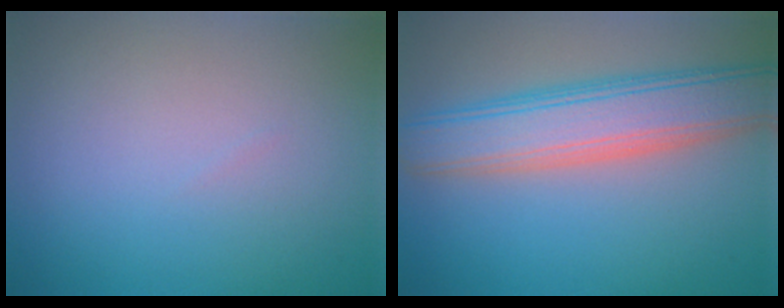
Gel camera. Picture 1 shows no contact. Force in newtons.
{"total": 7.3, "press": 7.2, "slide": 0.7}